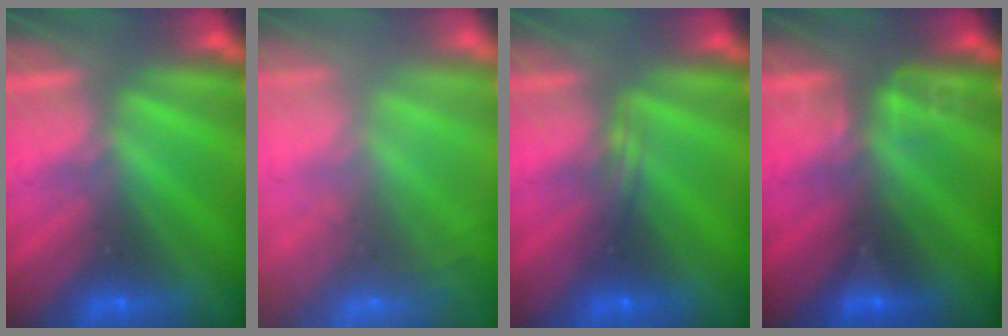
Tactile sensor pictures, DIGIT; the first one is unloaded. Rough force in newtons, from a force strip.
{"total": 7.9}
{"total": 2.3}
{"total": 2.8}